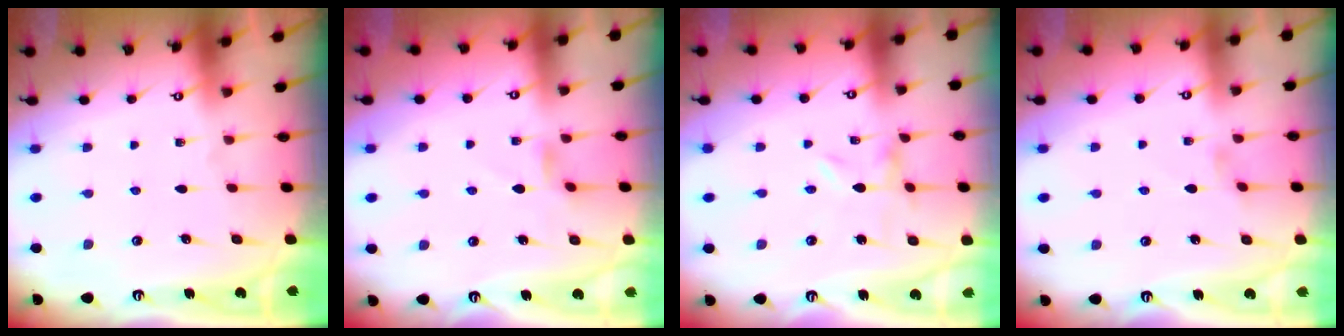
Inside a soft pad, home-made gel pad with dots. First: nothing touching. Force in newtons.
{"total": 2.7, "press": 2.6, "slide": 0.4}
{"total": 0.0}
{"total": 0.0}